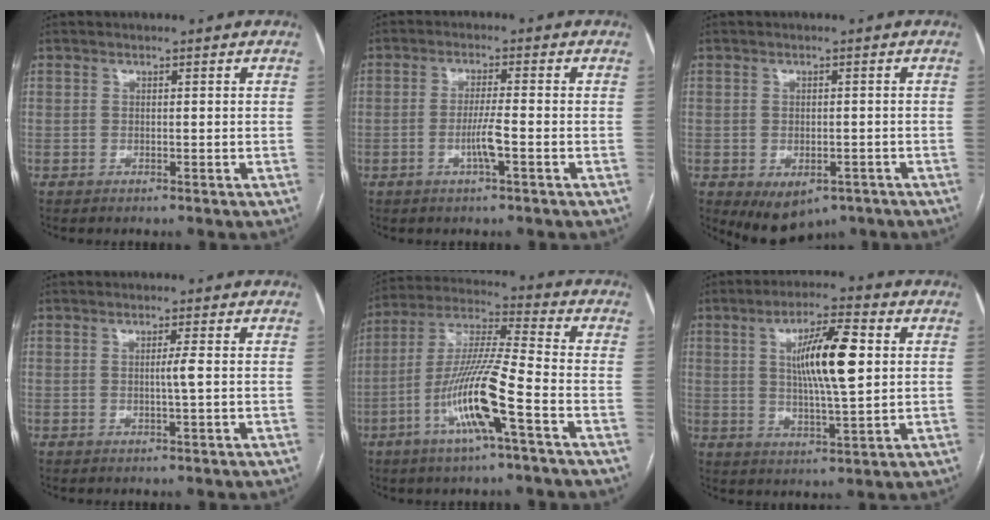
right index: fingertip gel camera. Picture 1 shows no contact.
{"total": 4.1, "force": [-1.5, -0.1, 3.9], "torque": [-0.074, -0.004, -0.029]}
{"total": 6.7, "force": [-3.8, 4.2, 3.5], "torque": [-0.050, -0.002, -0.045]}
{"total": 1.6, "force": [-0.1, -0.4, 1.6], "torque": [-0.028, -0.001, -0.002]}
{"total": 14.0, "force": [-5.5, 0.3, 12.9], "torque": [-0.260, -0.001, -0.107]}
{"total": 11.1, "force": [2.2, 1.7, 10.8], "torque": [-0.187, 0.005, 0.036]}